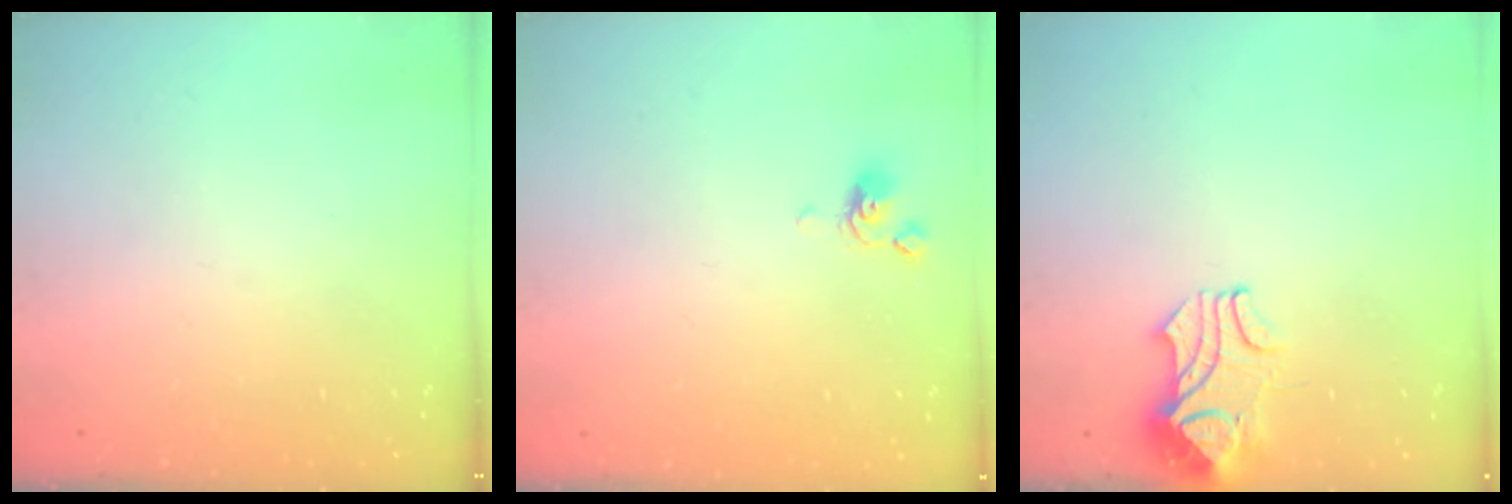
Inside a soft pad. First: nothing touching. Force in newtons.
{"total": 0.9, "press": 0.8, "slide": 0.3}
{"total": 2.1, "press": 2.0, "slide": 0.8}